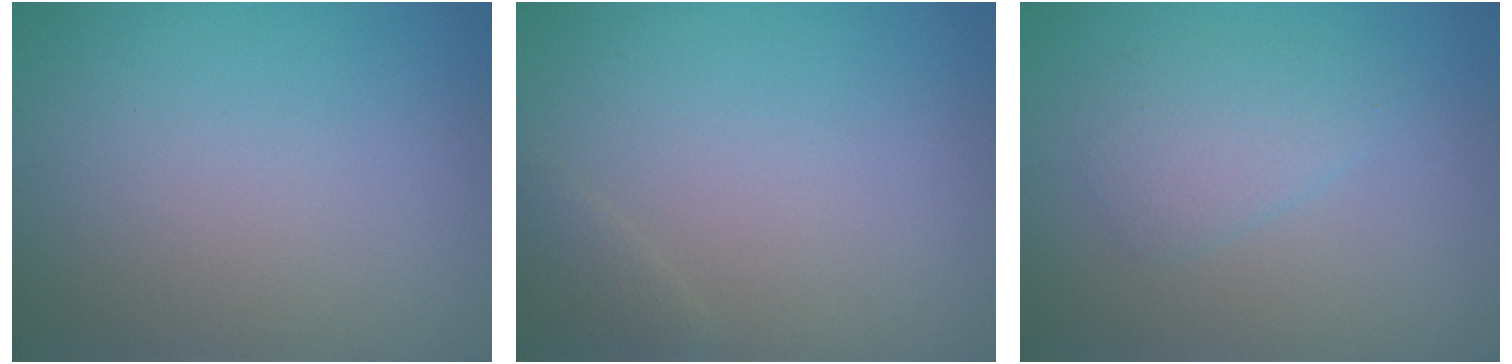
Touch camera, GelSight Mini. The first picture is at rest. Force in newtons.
{"total": 1.1, "press": 1.1, "slide": 0.0}
{"total": 2.6, "press": 2.5, "slide": 0.1}